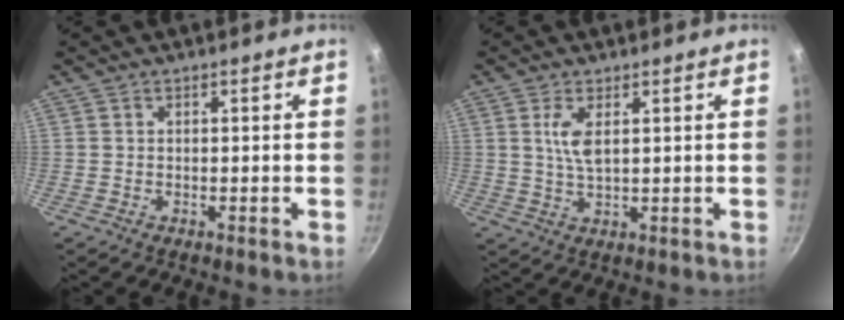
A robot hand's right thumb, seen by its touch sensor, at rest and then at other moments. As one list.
[{"total": 4.6, "force": [1.4, 1.8, 4.0], "torque": [-0.079, -0.008, 0.030]}]